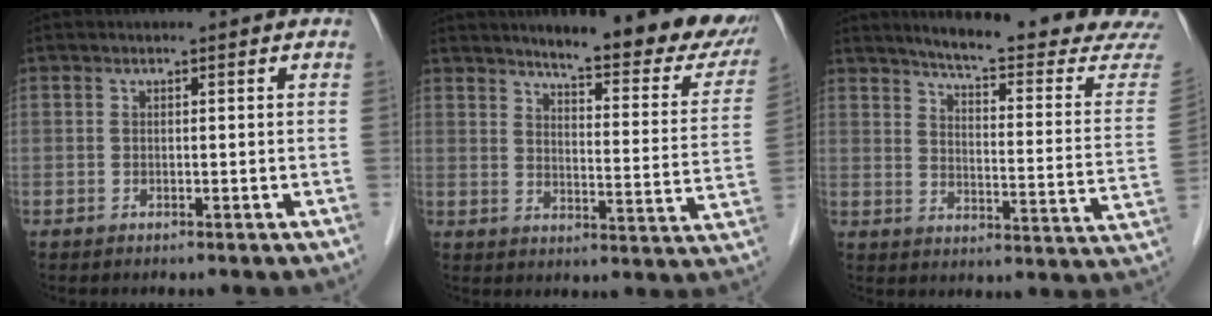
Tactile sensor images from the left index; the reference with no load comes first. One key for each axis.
{"total": 19.4, "fx": 16.5, "fy": 3.0, "fz": 9.6, "tx": -0.111, "ty": -0.050, "tz": 0.193}
{"total": 19.7, "fx": 18.3, "fy": -0.3, "fz": 7.3, "tx": -0.104, "ty": -0.098, "tz": 0.218}